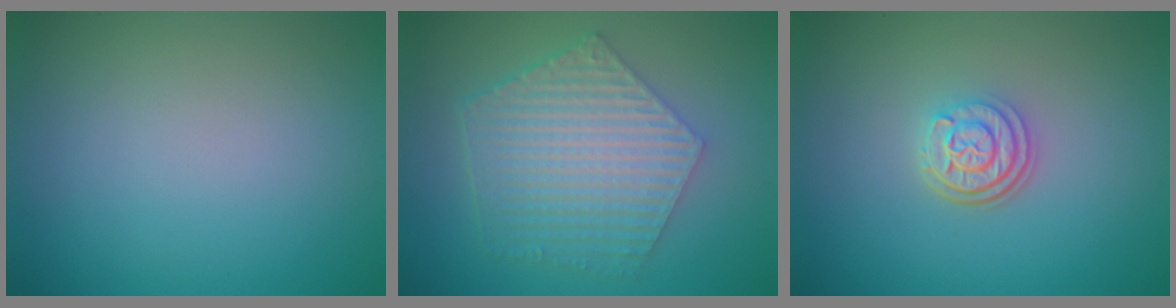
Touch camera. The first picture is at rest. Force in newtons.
{"total": 6.4, "press": 4.6, "slide": 4.5}
{"total": 3.1, "press": 2.5, "slide": 1.9}